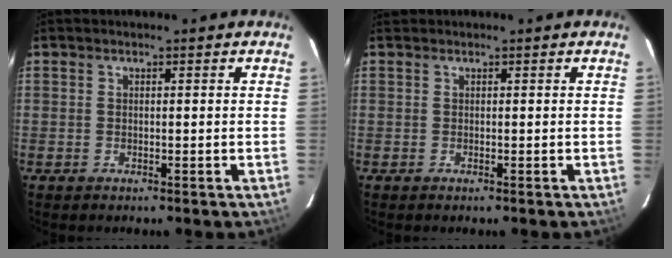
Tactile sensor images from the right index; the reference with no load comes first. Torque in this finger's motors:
{"motor_torque": [-0.05, -0.03, -0.06, -0.01]}